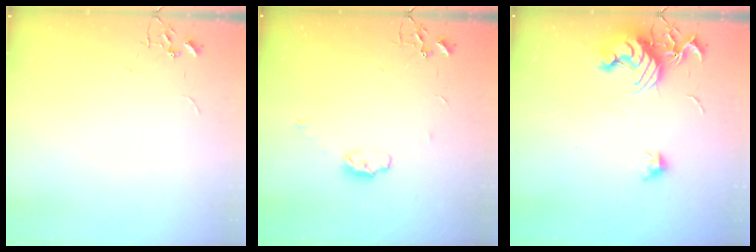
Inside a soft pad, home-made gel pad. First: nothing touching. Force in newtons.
{"total": 5.5, "press": 5.5, "slide": 0.8}
{"total": 13.3, "press": 13.3, "slide": 1.0}